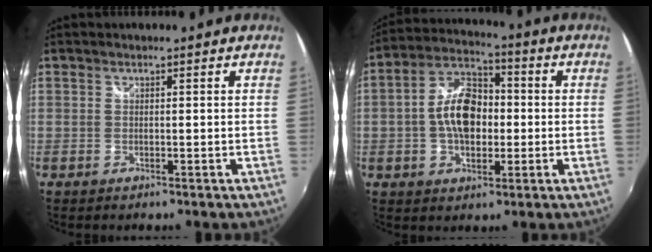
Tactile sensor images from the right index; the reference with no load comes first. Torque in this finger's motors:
{"motor_torque": [0.97, -0.50, 0.83, 0.17]}